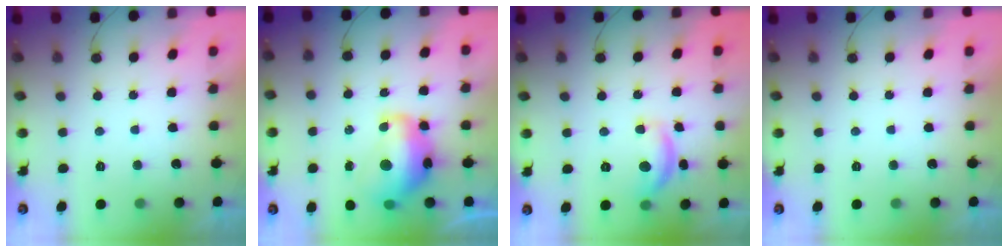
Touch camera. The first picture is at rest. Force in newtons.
{"total": 14.7, "press": 14.6, "slide": 1.4}
{"total": 11.6, "press": 11.5, "slide": 0.7}
{"total": 0.0}